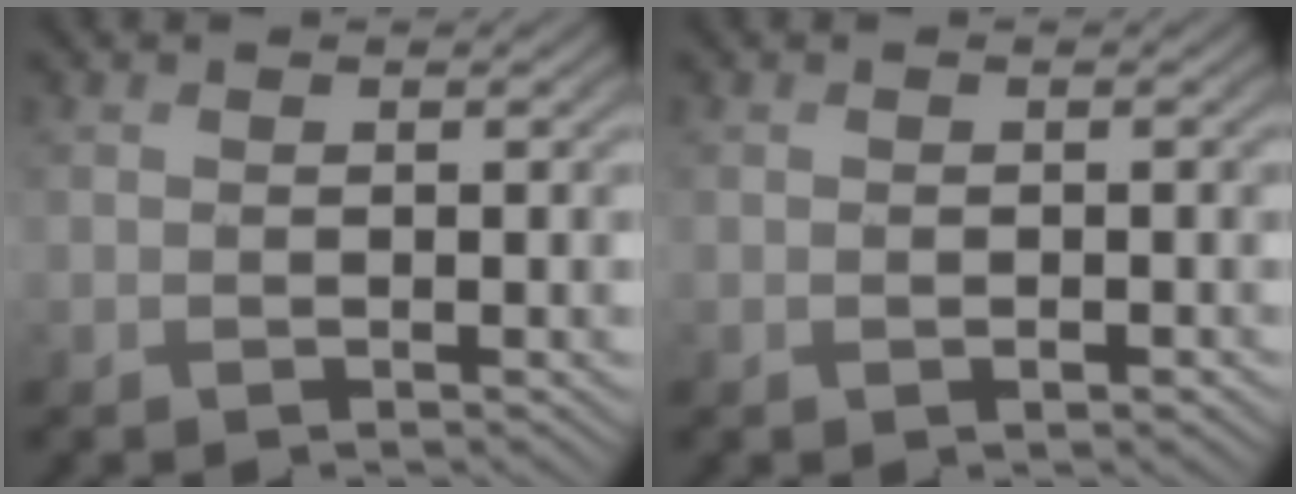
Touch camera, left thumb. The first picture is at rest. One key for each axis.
{"total": 1.1, "fx": -0.4, "fy": 0.5, "fz": 0.9, "tx": -0.013, "ty": -0.001, "tz": -0.004}